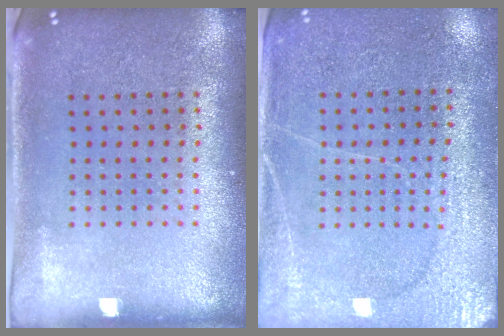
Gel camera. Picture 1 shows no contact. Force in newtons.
{"total": 2.8, "press": 2.7, "slide": 0.8}